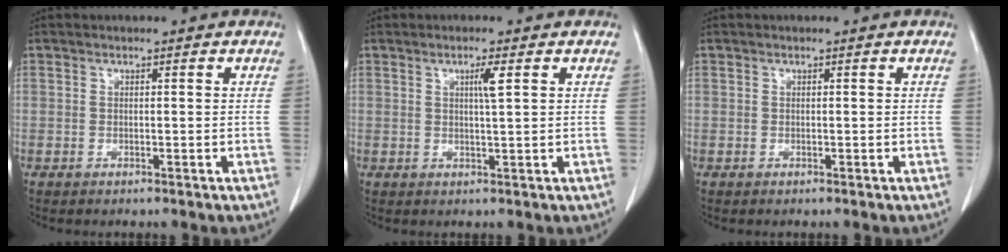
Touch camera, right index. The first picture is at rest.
{"total": 2.5, "force": [0.9, -0.2, 2.3], "torque": [-0.043, -0.002, 0.015]}
{"total": 0.0}